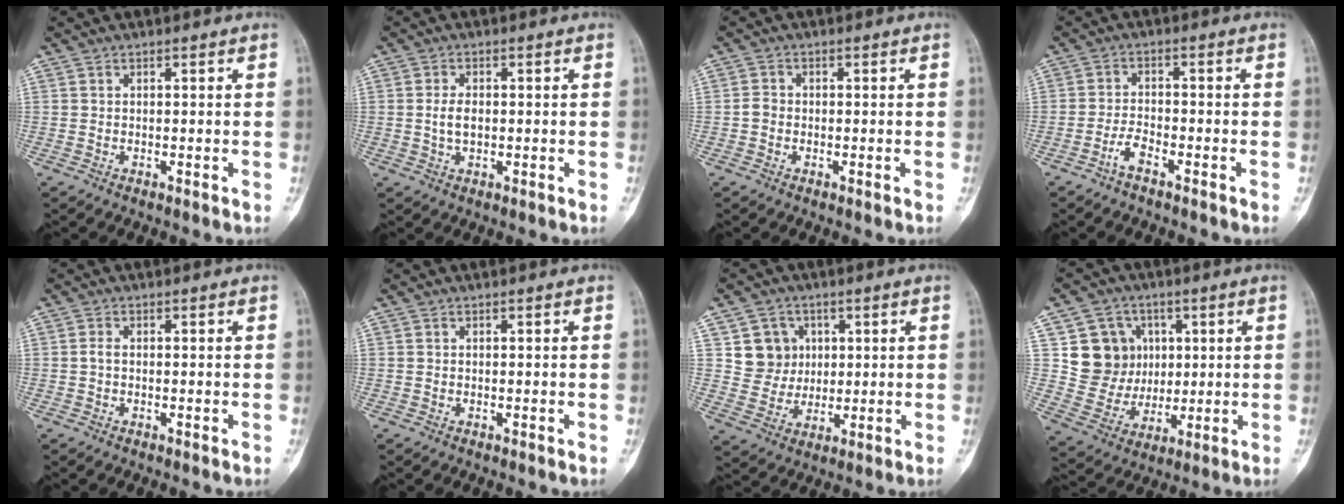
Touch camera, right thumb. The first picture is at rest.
{"total": 3.2, "force": [-0.1, 1.8, 2.6], "torque": [-0.052, 0.002, -0.001]}
{"total": 1.8, "force": [-0.5, 1.5, 0.8], "torque": [-0.009, 0.005, -0.013]}
{"total": 3.3, "force": [-2.3, 0.9, 2.1], "torque": [-0.044, 0.017, -0.050]}
{"total": 1.0, "force": [-0.1, 0.5, 0.8], "torque": [-0.017, 0.001, -0.005]}
{"total": 0.0}
{"total": 7.8, "force": [2.3, 7.2, 1.7], "torque": [0.006, -0.005, 0.043]}
{"total": 11.9, "force": [3.1, 11.0, 3.4], "torque": [-0.012, -0.004, 0.066]}